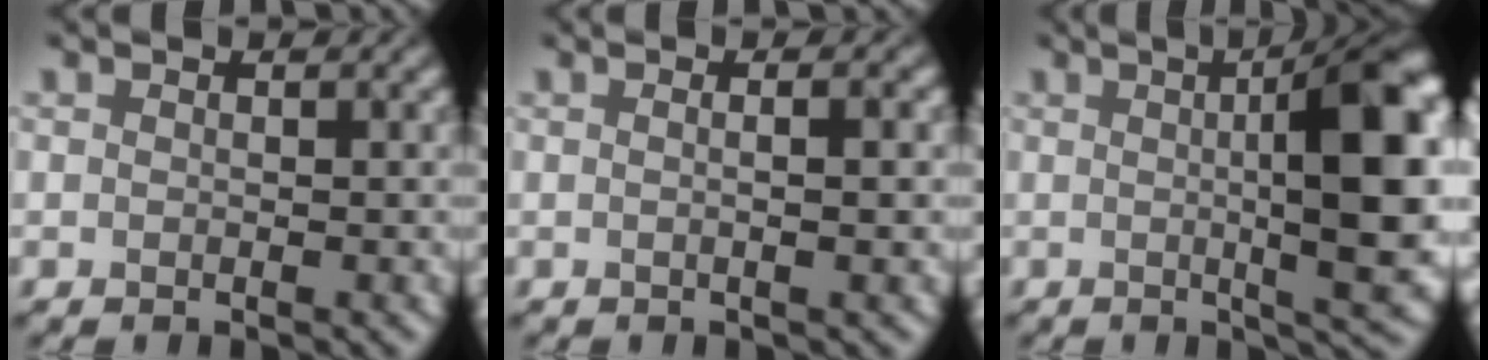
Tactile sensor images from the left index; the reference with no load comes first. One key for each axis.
{"total": 3.2, "fx": 0.5, "fy": 1.3, "fz": 2.8, "tx": -0.015, "ty": 0.011, "tz": -0.017}
{"total": 12.7, "fx": 1.2, "fy": 3.5, "fz": 12.2, "tx": -0.134, "ty": 0.011, "tz": 0.019}